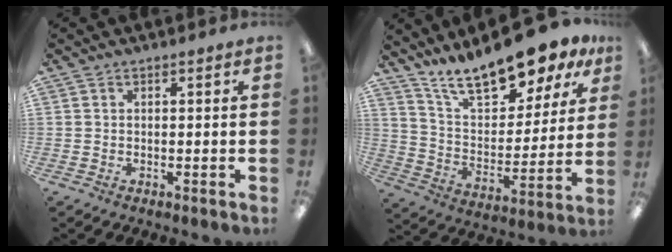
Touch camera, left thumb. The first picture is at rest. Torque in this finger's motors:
{"motor_torque": [0.55, 0.47, 1.04, -1.73, 0.11]}